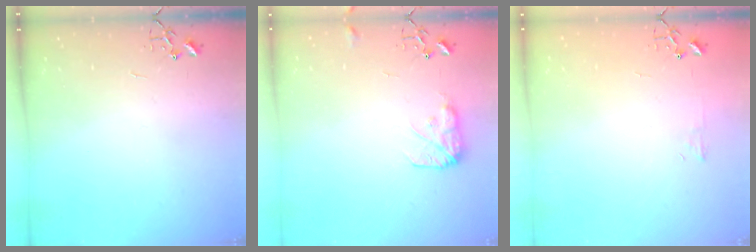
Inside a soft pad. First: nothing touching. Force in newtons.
{"total": 9.2, "press": 9.2, "slide": 0.3}
{"total": 4.8, "press": 4.7, "slide": 0.7}